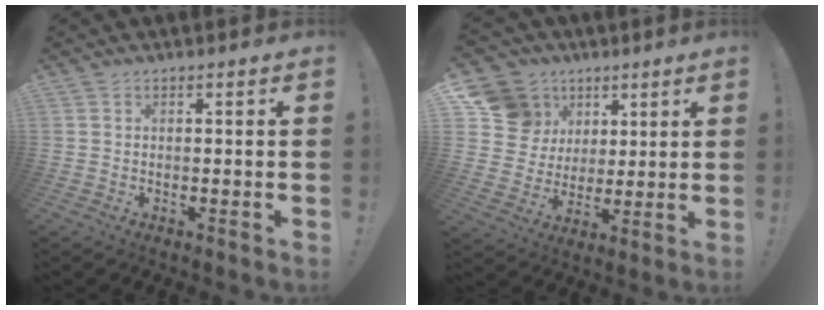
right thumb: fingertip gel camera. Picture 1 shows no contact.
{"total": 14.0, "force": [5.7, 12.1, 4.1], "torque": [-0.064, -0.018, 0.128]}